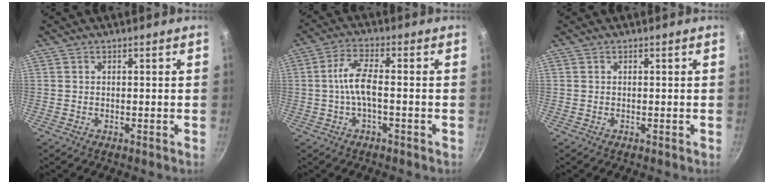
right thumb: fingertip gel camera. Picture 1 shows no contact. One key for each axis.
{"total": 5.2, "fx": -0.8, "fy": 1.6, "fz": 4.9, "tx": -0.112, "ty": 0.014, "tz": -0.021}
{"total": 0.0}